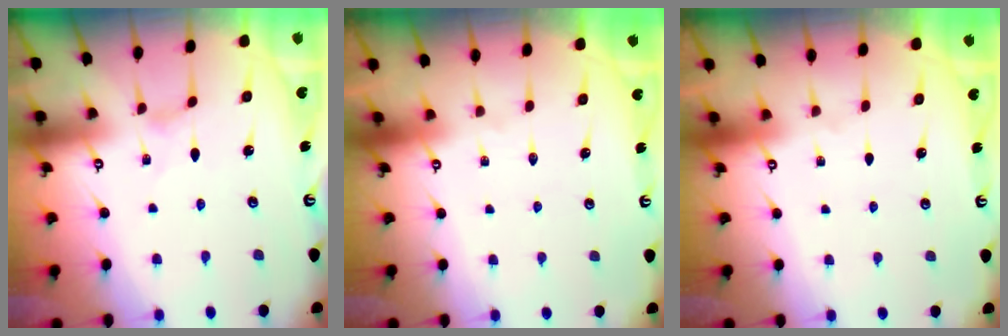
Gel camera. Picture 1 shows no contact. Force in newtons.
{"total": 0.0}
{"total": 0.0}